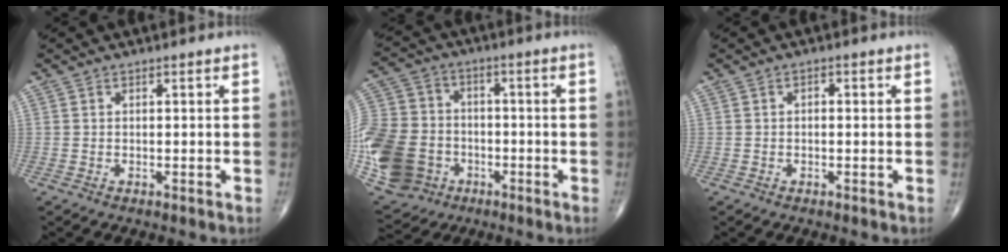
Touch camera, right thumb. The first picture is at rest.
{"total": 22.0, "force": [-5.9, 17.8, 11.6], "torque": [-0.274, 0.019, -0.102]}
{"total": 1.1, "force": [0.1, 0.6, 0.9], "torque": [-0.010, 0.002, -0.003]}